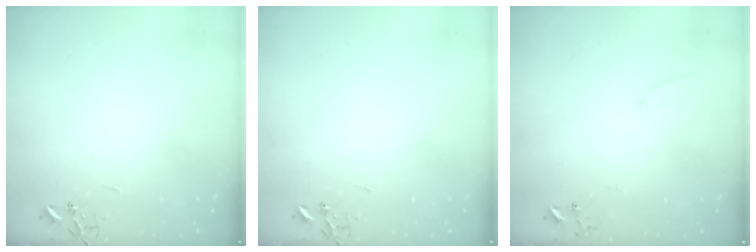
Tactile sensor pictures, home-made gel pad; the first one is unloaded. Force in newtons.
{"total": 0.0}
{"total": 5.6, "press": 5.6, "slide": 0.6}